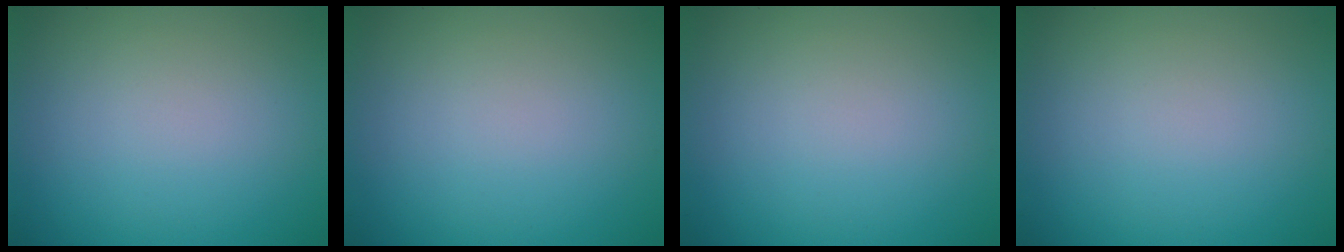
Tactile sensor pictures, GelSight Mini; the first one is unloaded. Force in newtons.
{"total": 0.0}
{"total": 0.0}
{"total": 0.0}